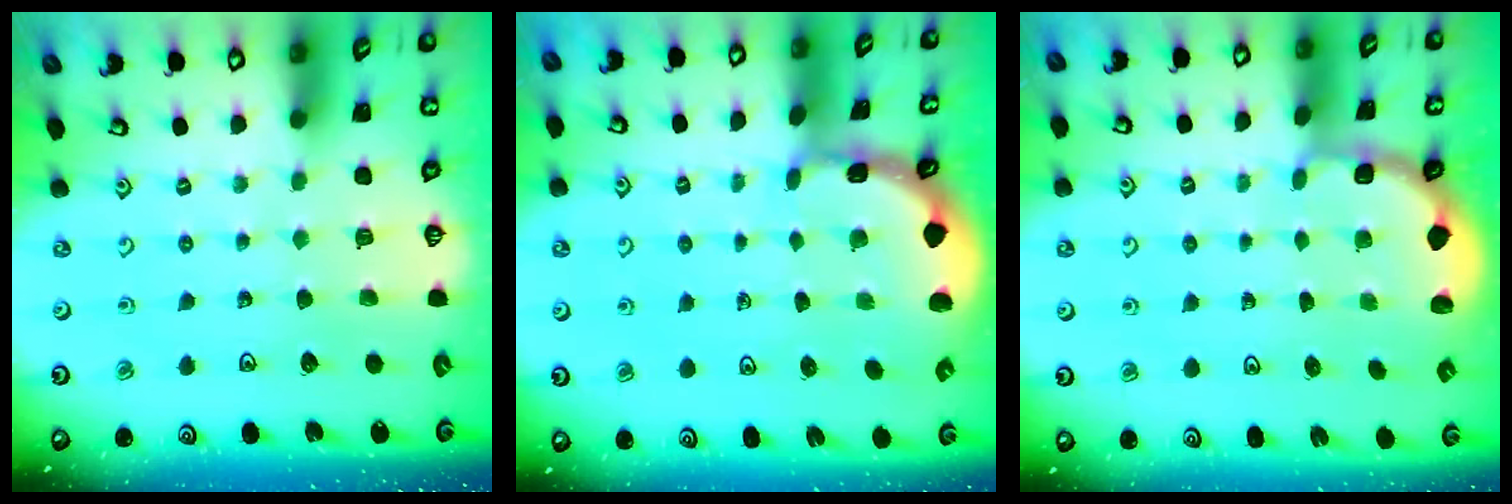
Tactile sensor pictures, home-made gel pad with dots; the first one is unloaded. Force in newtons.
{"total": 2.7, "press": 2.7, "slide": 0.3}
{"total": 1.8, "press": 1.6, "slide": 0.8}